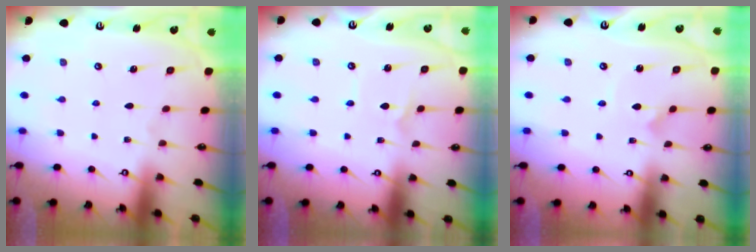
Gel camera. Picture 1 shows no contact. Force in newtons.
{"total": 1.3, "press": 1.3, "slide": 0.1}
{"total": 1.6, "press": 1.6, "slide": 0.1}